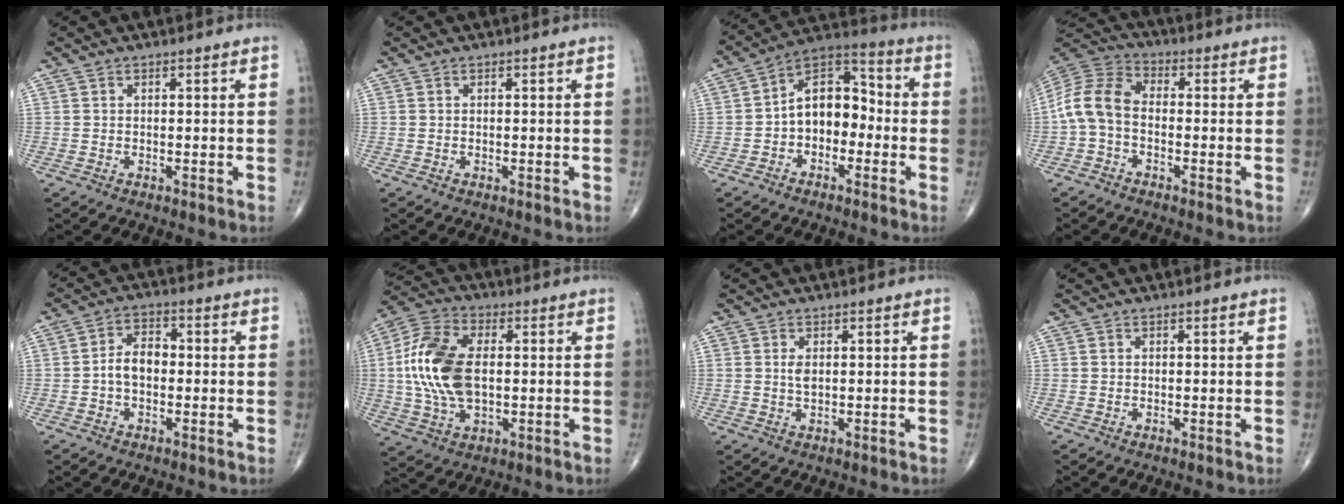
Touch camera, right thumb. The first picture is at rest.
{"total": 0.0}
{"total": 11.4, "force": [-1.8, 7.6, 8.2], "torque": [-0.096, 0.045, -0.049]}
{"total": 9.5, "force": [-1.7, 6.2, 7.1], "torque": [-0.142, 0.031, -0.048]}
{"total": 5.6, "force": [-0.7, 3.6, 4.2], "torque": [-0.064, 0.023, -0.021]}
{"total": 15.9, "force": [0.6, 9.1, 13.0], "torque": [-0.270, 0.012, 0.010]}
{"total": 1.8, "force": [0.4, 0.9, 1.5], "torque": [-0.029, -0.002, 0.010]}
{"total": 0.0}